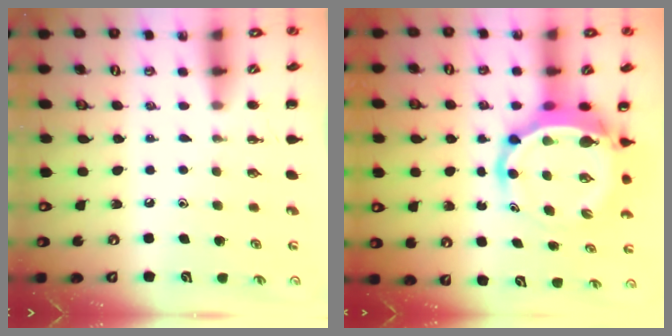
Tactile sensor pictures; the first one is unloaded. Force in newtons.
{"total": 7.5, "press": 7.1, "slide": 2.5}